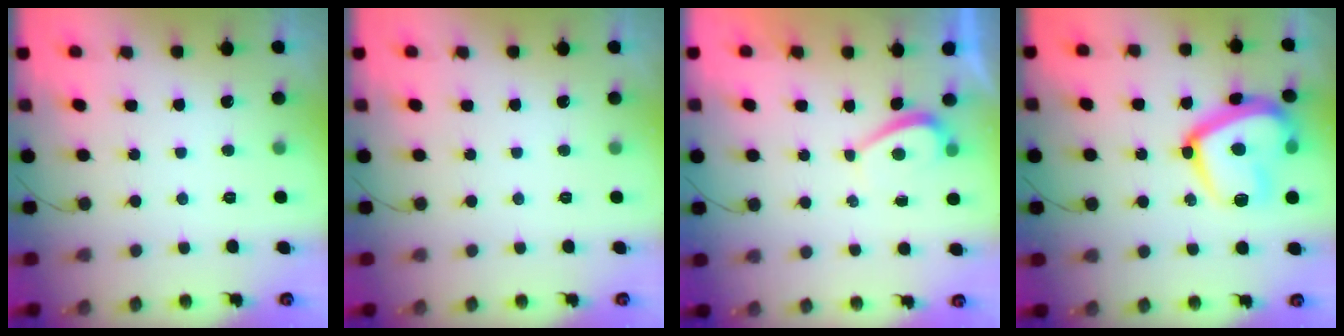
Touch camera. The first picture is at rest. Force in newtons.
{"total": 0.0}
{"total": 1.3, "press": 1.1, "slide": 0.5}
{"total": 19.4, "press": 19.3, "slide": 1.7}